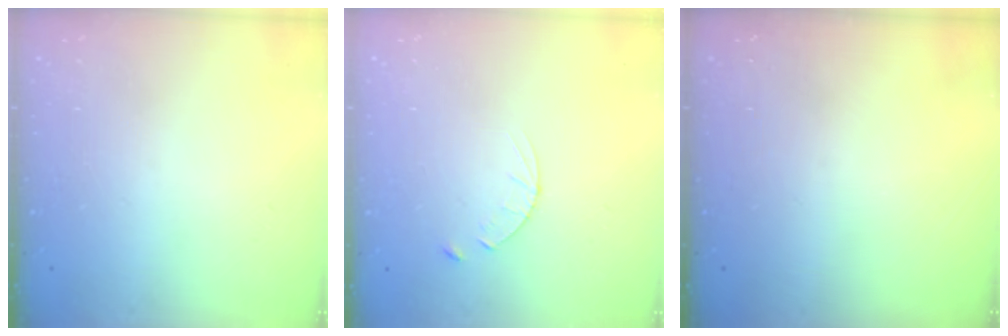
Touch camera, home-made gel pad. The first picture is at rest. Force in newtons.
{"total": 3.9, "press": 3.9, "slide": 0.4}
{"total": 0.0}